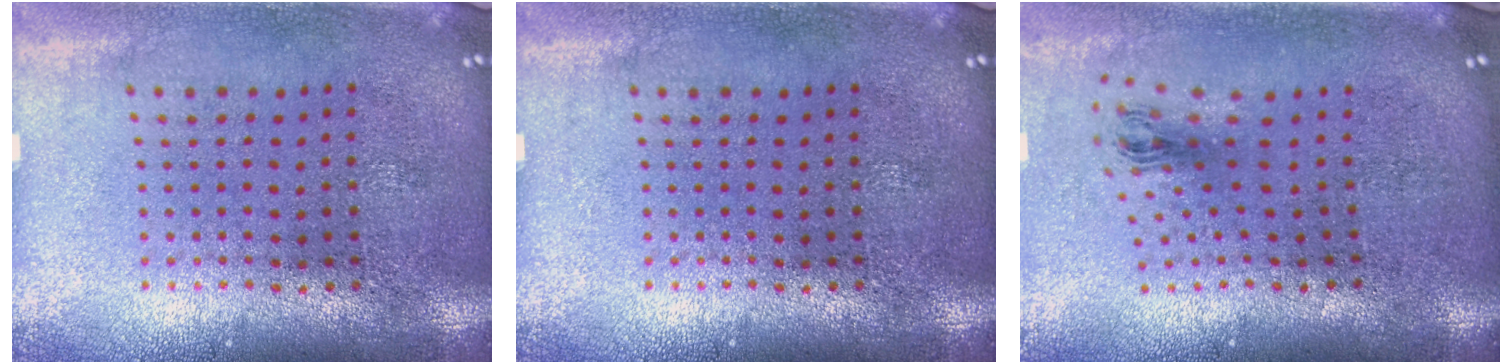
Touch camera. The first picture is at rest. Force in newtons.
{"total": 0.0}
{"total": 0.9, "press": 0.4, "slide": 0.8}